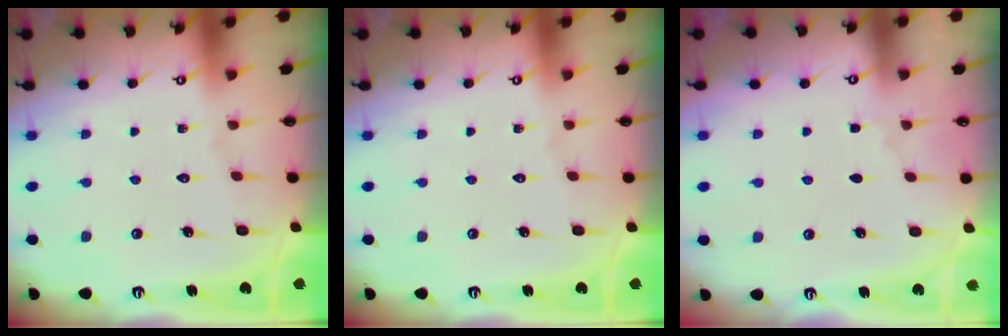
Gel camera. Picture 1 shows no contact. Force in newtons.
{"total": 0.0}
{"total": 1.2, "press": 1.2, "slide": 0.3}